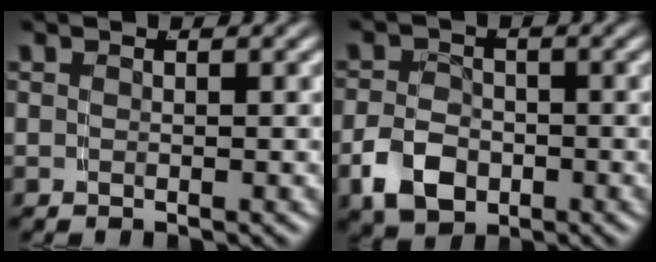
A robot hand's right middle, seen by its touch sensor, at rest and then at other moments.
{"total": 4.5, "force": [-1.5, 3.3, 2.6], "torque": [-0.048, -0.007, -0.024]}